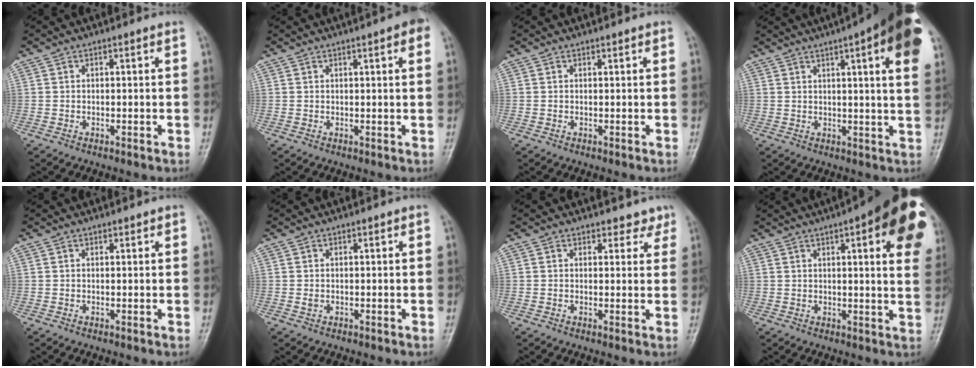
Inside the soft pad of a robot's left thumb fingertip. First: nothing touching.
{"total": 3.8, "force": [1.8, 0.6, 3.3], "torque": [-0.038, 0.005, 0.019]}
{"total": 0.0}
{"total": 17.7, "force": [8.4, 3.3, 15.2], "torque": [-0.197, -0.004, 0.097]}
{"total": 0.5, "force": [0.5, 0.3, -0.1], "torque": [0.004, -0.004, 0.005]}
{"total": 0.6, "force": [0.0, 0.5, 0.4], "torque": [0.000, 0.000, 0.001]}
{"total": 2.9, "force": [2.4, 1.6, -0.3], "torque": [0.031, -0.017, 0.017]}
{"total": 20.8, "force": [8.3, 5.5, 18.2], "torque": [-0.200, -0.005, 0.097]}